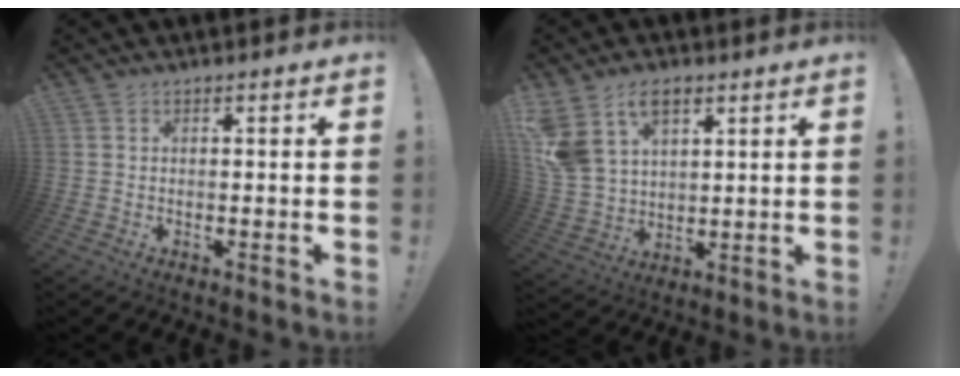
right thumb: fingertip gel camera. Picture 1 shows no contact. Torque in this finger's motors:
{"motor_torque": [1.55, 2.25, 1.07, 0.72, 0.17]}